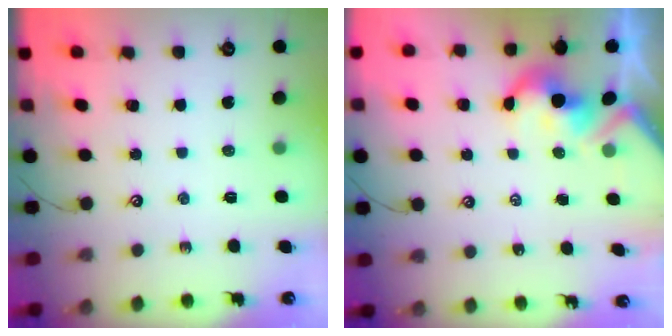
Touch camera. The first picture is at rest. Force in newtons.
{"total": 5.1, "press": 5.1, "slide": 0.7}